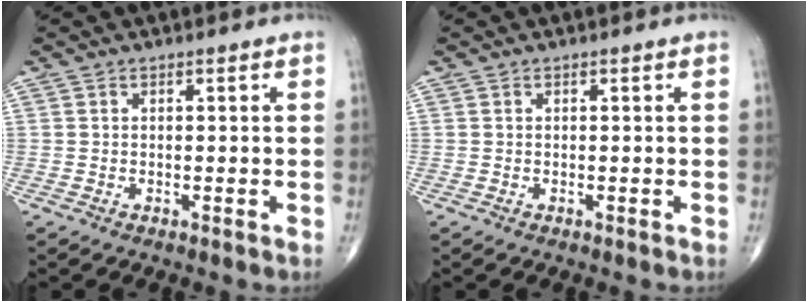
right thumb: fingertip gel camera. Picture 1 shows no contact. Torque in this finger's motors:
{"motor_torque": [0.00, 0.00, 0.01, 0.06, 0.00]}